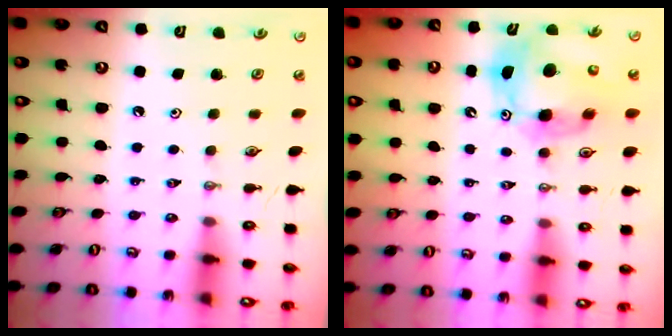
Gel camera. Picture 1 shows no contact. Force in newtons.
{"total": 13.9, "press": 13.8, "slide": 2.1}